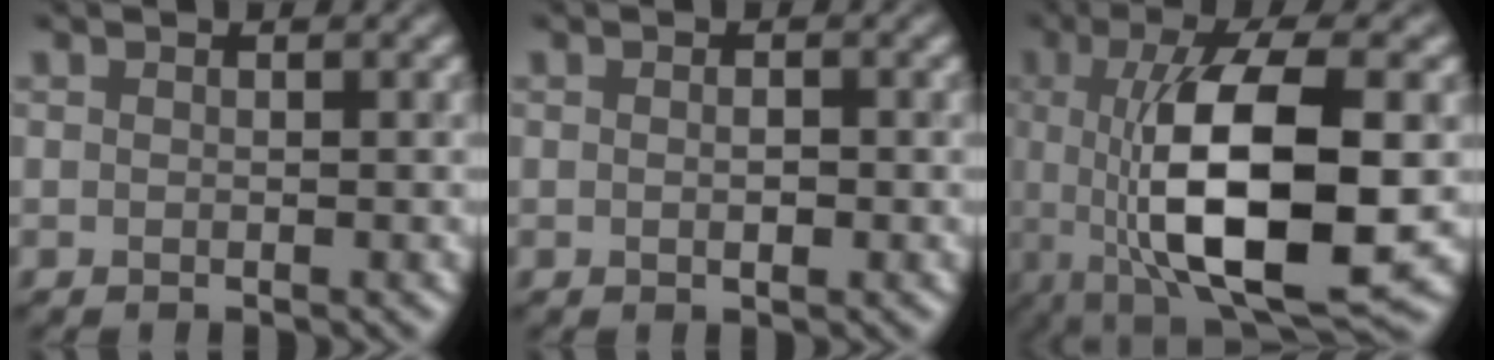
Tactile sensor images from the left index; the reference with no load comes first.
{"total": 1.2, "force": [-0.1, 0.5, 1.1], "torque": [-0.020, -0.003, 0.000]}
{"total": 12.1, "force": [-0.9, 3.8, 11.5], "torque": [-0.192, -0.010, -0.014]}